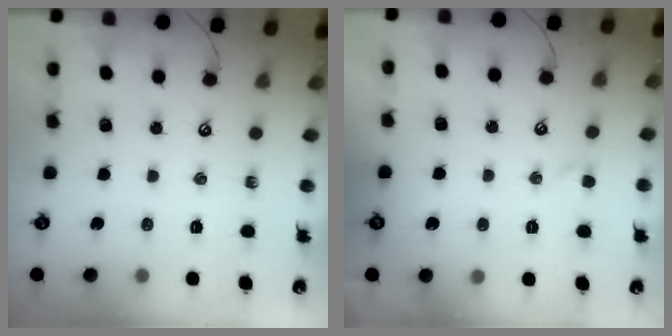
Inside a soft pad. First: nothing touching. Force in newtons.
{"total": 0.5, "press": 0.1, "slide": 0.5}